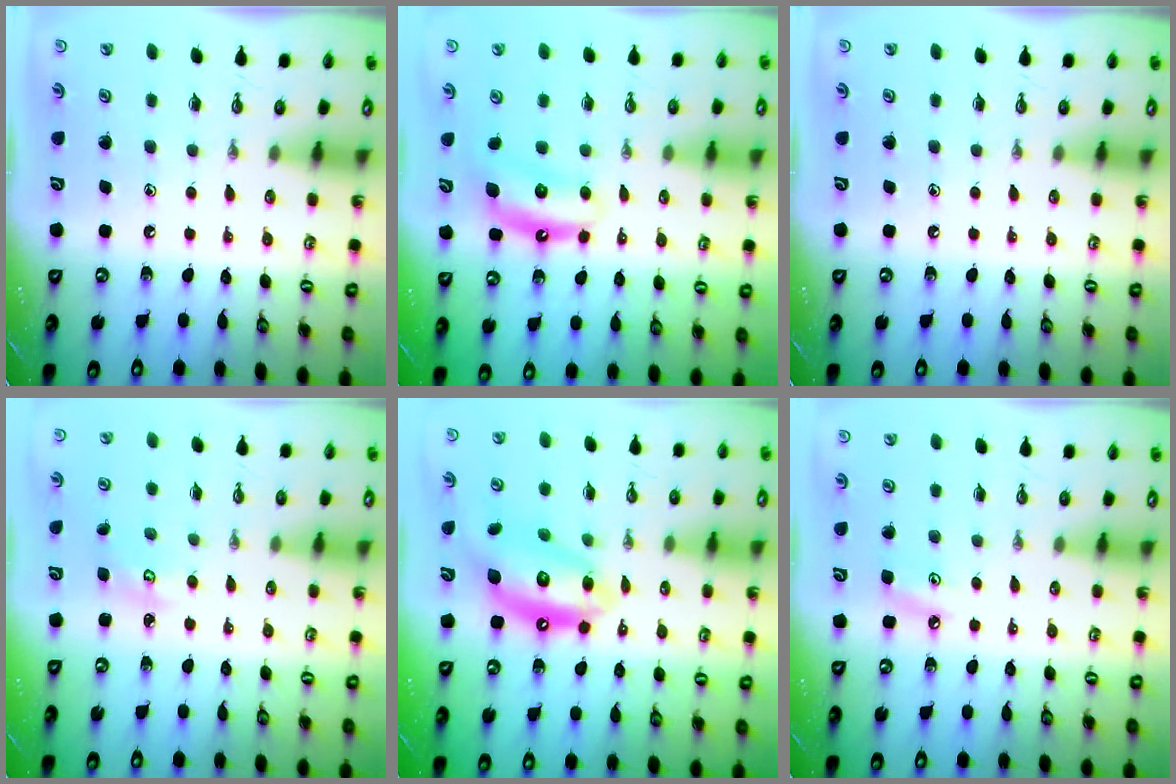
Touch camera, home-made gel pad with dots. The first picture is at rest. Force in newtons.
{"total": 7.2, "press": 7.2, "slide": 0.5}
{"total": 0.0}
{"total": 3.1, "press": 3.1, "slide": 0.3}
{"total": 13.8, "press": 13.8, "slide": 1.5}
{"total": 5.5, "press": 5.5, "slide": 0.5}